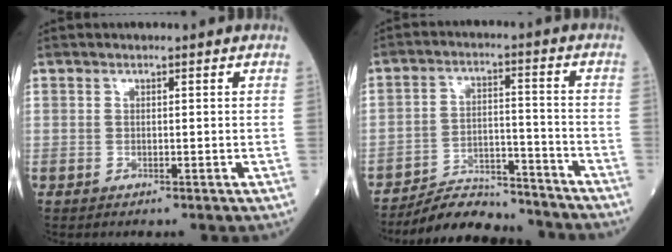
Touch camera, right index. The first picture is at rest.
{"total": 11.1, "force": [-10.8, 1.8, 1.8], "torque": [-0.022, 0.026, -0.178]}